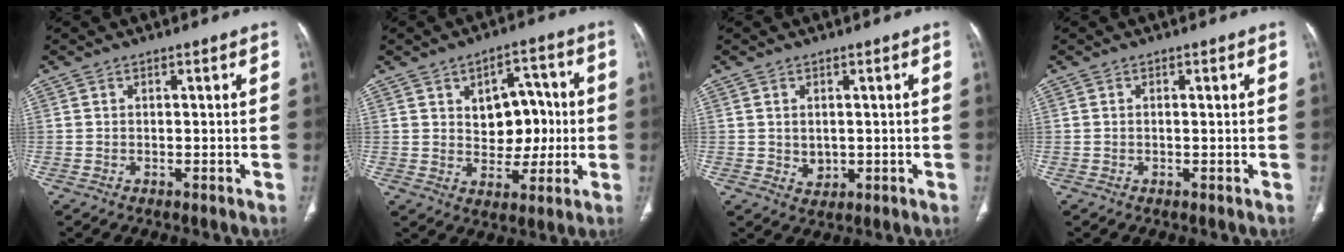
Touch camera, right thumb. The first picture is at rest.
{"total": 10.7, "force": [1.3, 7.3, 7.7], "torque": [-0.057, 0.009, 0.026]}
{"total": 2.6, "force": [0.2, 2.1, 1.5], "torque": [-0.018, -0.005, 0.014]}
{"total": 0.6, "force": [0.2, 0.0, 0.5], "torque": [-0.014, 0.001, 0.004]}